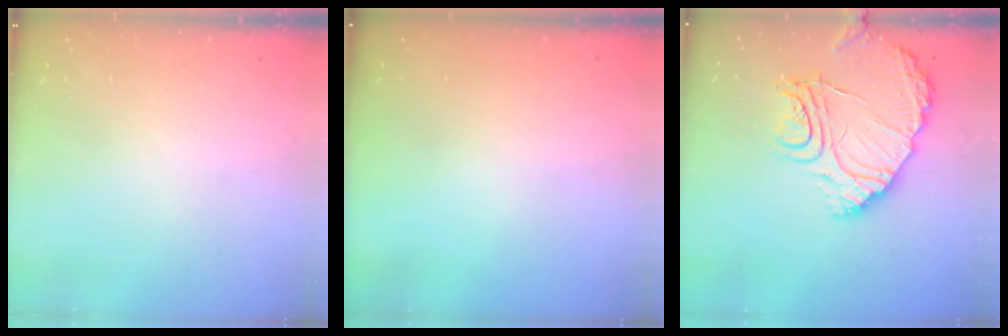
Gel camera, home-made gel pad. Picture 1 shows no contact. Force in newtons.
{"total": 2.9, "press": 2.9, "slide": 0.1}
{"total": 15.4, "press": 15.3, "slide": 1.6}